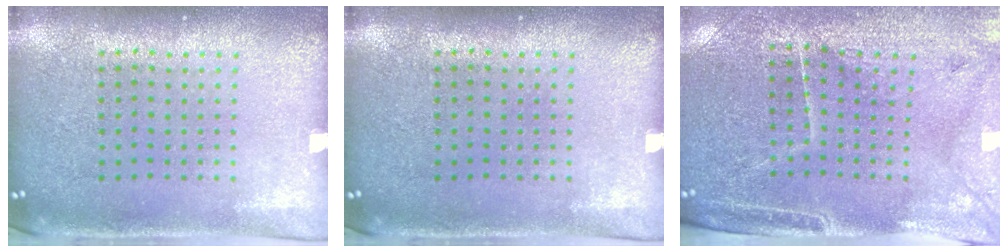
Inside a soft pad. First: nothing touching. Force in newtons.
{"total": 0.0}
{"total": 3.2, "press": 3.1, "slide": 0.9}